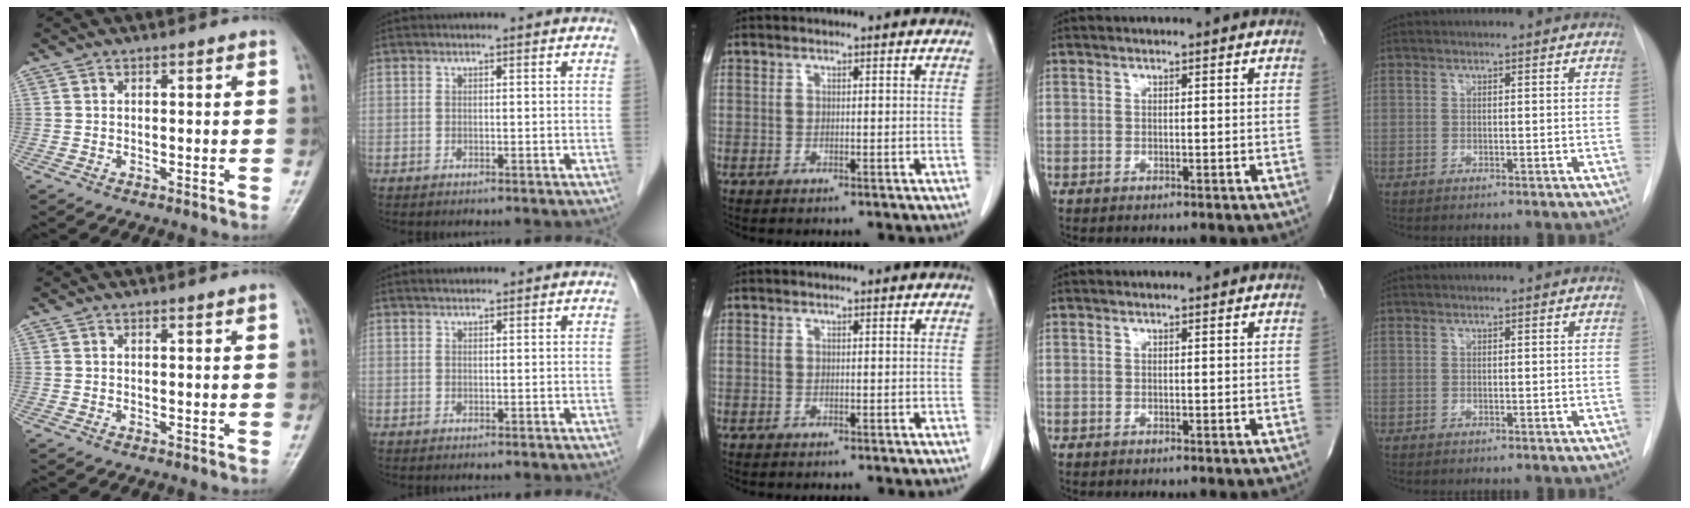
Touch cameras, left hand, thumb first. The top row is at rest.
{"thumb": {"total": 0.8, "force": [0.5, 0.0, 0.6], "torque": [-0.009, -0.002, 0.006]}, "index": {"total": 1.0, "force": [0.9, 0.3, 0.4], "torque": [-0.014, 0.009, 0.019]}}